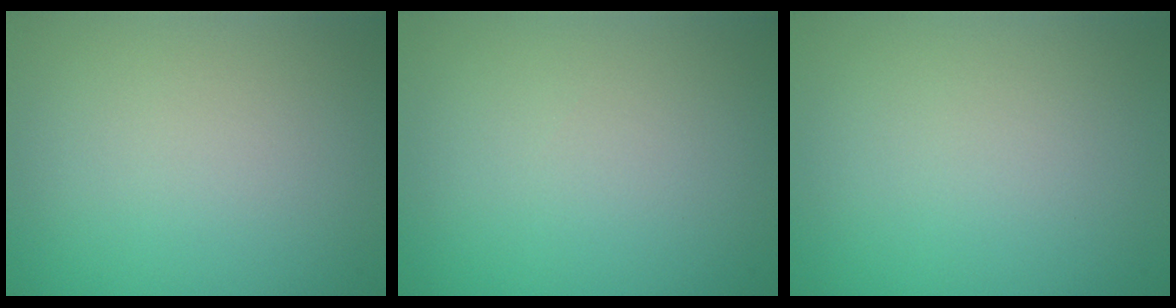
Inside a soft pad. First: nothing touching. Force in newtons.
{"total": 0.0}
{"total": 0.0}